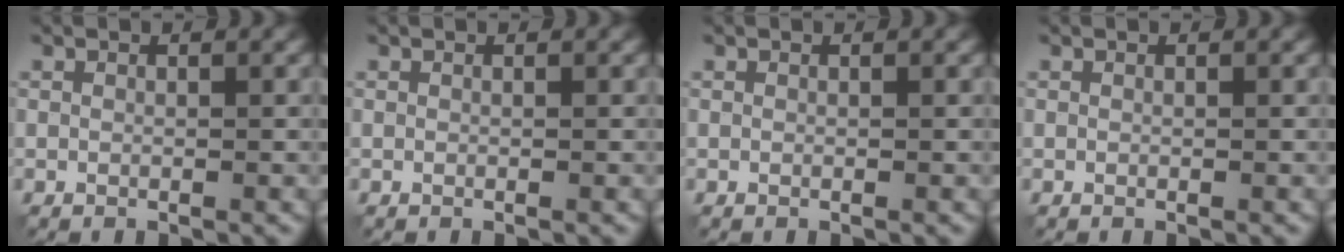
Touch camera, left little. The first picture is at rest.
{"total": 0.0}
{"total": 0.0}
{"total": 0.0}